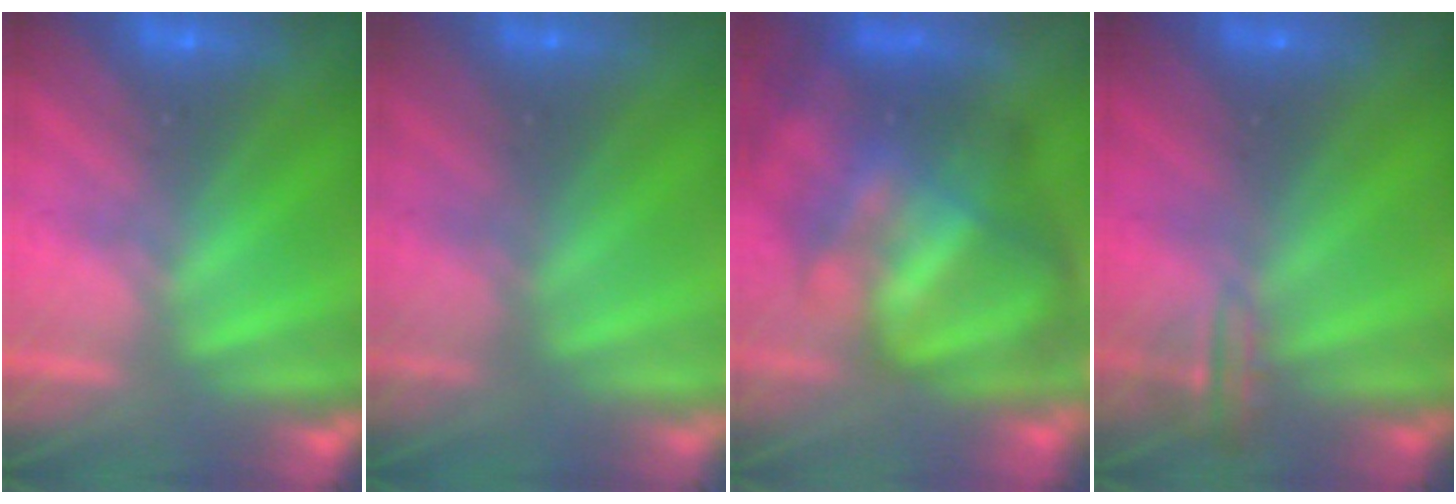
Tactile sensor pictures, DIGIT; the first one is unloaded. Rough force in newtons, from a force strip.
{"total": 2.9}
{"total": 11.0}
{"total": 4.4}